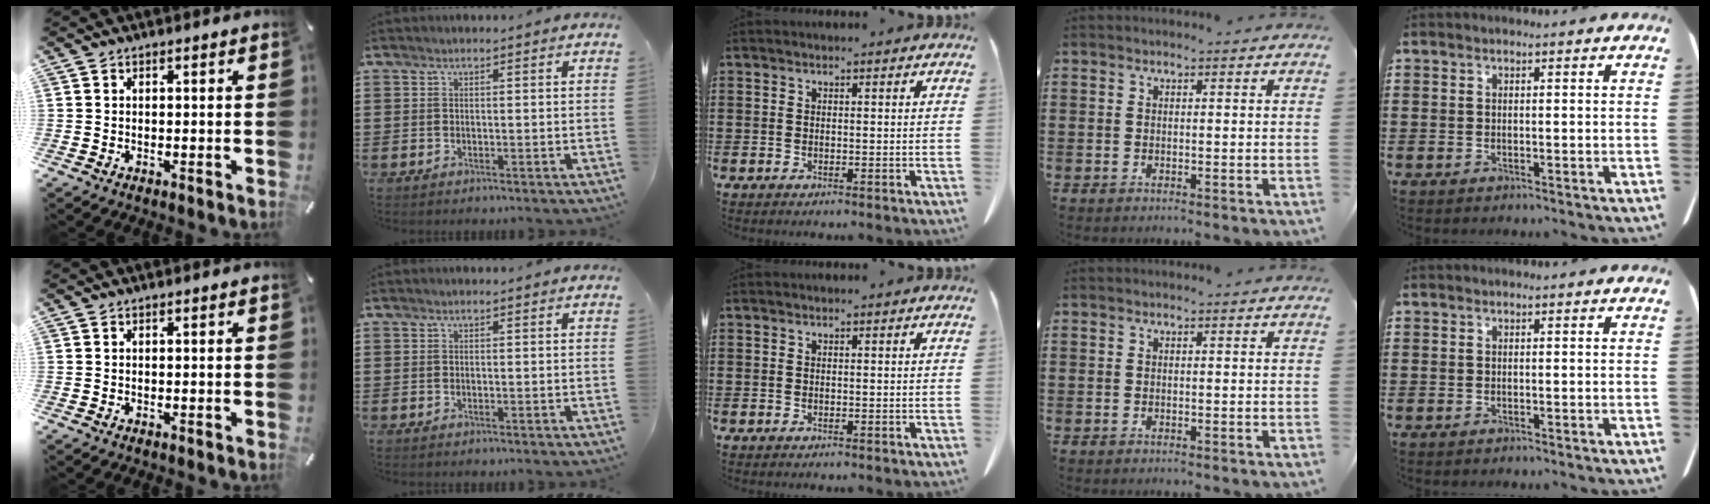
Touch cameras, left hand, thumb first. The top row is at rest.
{}